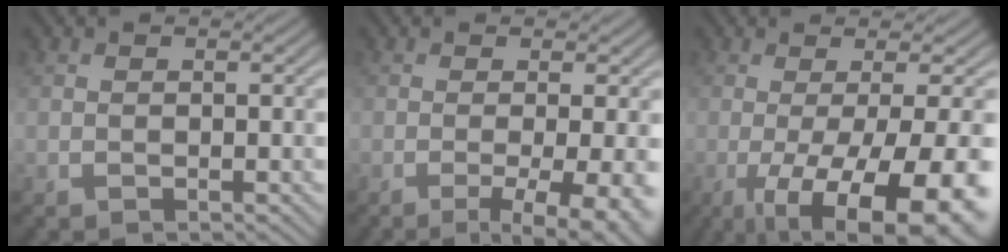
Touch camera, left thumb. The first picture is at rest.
{"total": 7.0, "force": [-2.1, 1.6, 6.4], "torque": [-0.089, -0.004, -0.026]}
{"total": 13.5, "force": [-4.2, 3.5, 12.4], "torque": [-0.166, -0.005, -0.052]}